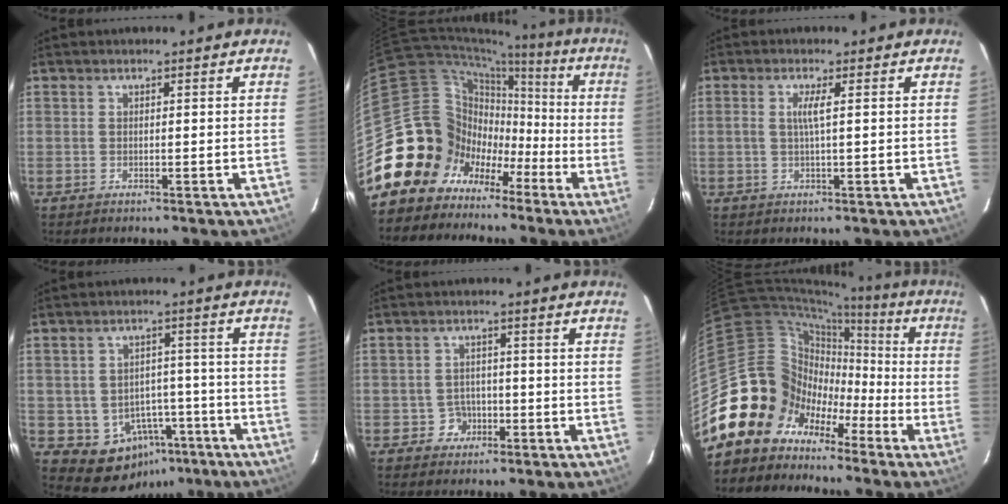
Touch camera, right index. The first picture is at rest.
{"total": 17.5, "force": [-8.1, 15.1, 3.5], "torque": [-0.087, 0.075, -0.129]}
{"total": 2.2, "force": [0.3, -0.4, 2.1], "torque": [-0.040, 0.001, 0.006]}
{"total": 10.2, "force": [-4.9, 8.4, 3.0], "torque": [-0.061, 0.041, -0.031]}
{"total": 3.6, "force": [-1.6, 3.2, 0.1], "torque": [-0.005, 0.016, -0.024]}
{"total": 16.8, "force": [-8.3, 14.2, 3.3], "torque": [-0.086, 0.062, -0.149]}